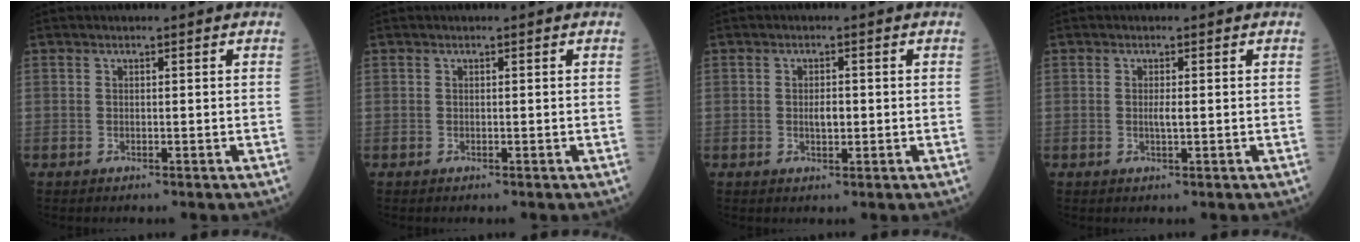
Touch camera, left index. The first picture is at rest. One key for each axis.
{"total": 0.0}
{"total": 2.1, "fx": -0.3, "fy": 0.9, "fz": 1.8, "tx": -0.034, "ty": -0.002, "tz": -0.005}
{"total": 1.3, "fx": -0.2, "fy": 0.2, "fz": 1.2, "tx": -0.027, "ty": -0.005, "tz": -0.003}